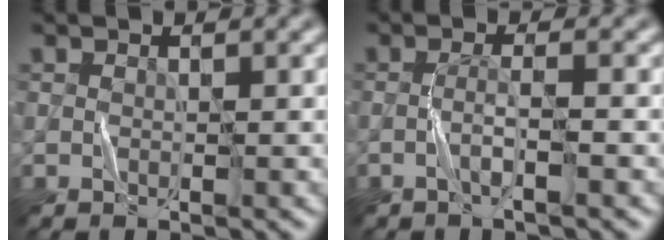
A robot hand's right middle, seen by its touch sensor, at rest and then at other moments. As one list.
[{"total": 1.4, "force": [-1.0, -0.3, 0.9], "torque": [-0.013, 0.006, -0.024]}]